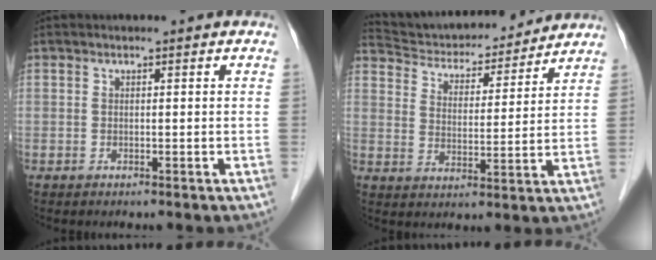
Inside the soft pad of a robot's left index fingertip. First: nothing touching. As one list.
[{"total": 16.4, "force": [15.6, 3.5, 3.8], "torque": [-0.061, 0.010, 0.235]}]